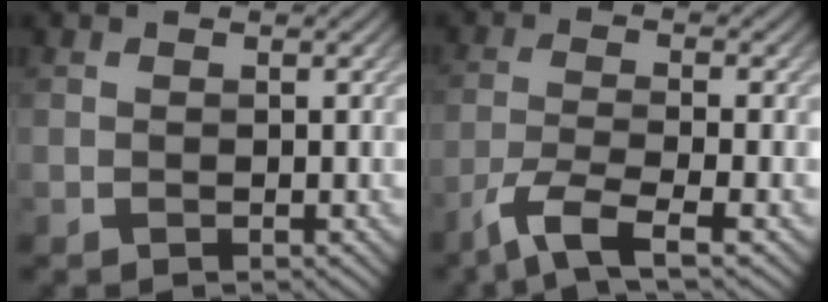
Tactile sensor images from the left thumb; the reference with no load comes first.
{"total": 6.2, "force": [-3.9, 1.2, 4.6], "torque": [-0.093, -0.006, -0.085]}